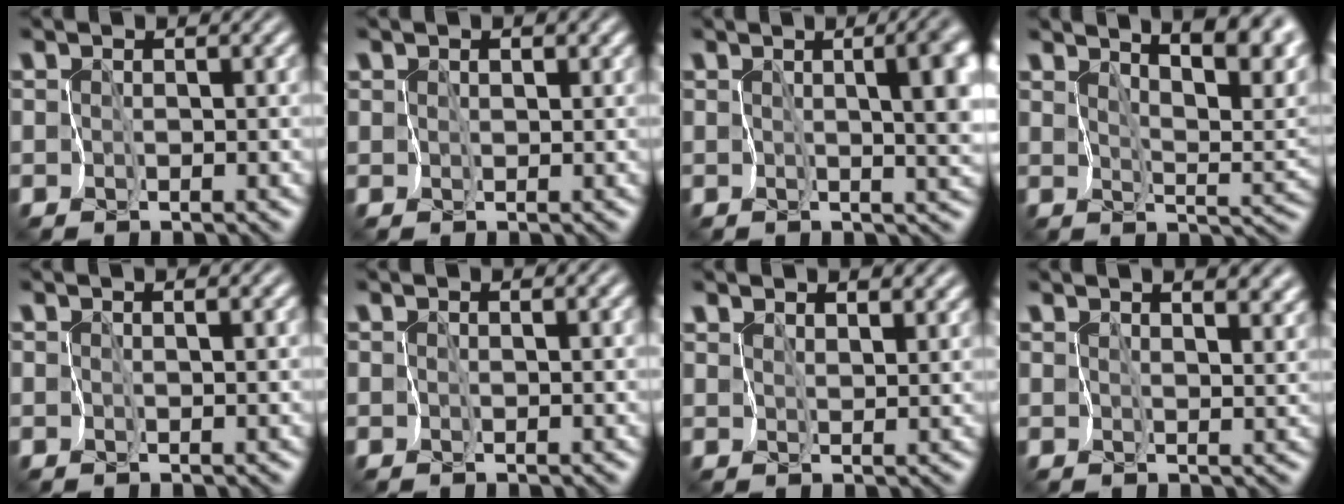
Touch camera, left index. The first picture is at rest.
{"total": 1.5, "force": [0.8, 1.0, 0.7], "torque": [-0.005, 0.012, 0.009]}
{"total": 7.3, "force": [0.8, 2.8, 6.7], "torque": [-0.066, 0.007, 0.012]}
{"total": 9.1, "force": [6.4, 2.5, 6.0], "torque": [-0.084, 0.016, 0.085]}
{"total": 0.5, "force": [0.3, 0.0, 0.4], "torque": [-0.007, 0.003, 0.009]}
{"total": 0.0}
{"total": 4.0, "force": [3.3, 1.5, 1.7], "torque": [-0.039, 0.001, 0.056]}
{"total": 7.2, "force": [4.5, 3.4, 4.5], "torque": [-0.063, 0.025, 0.060]}